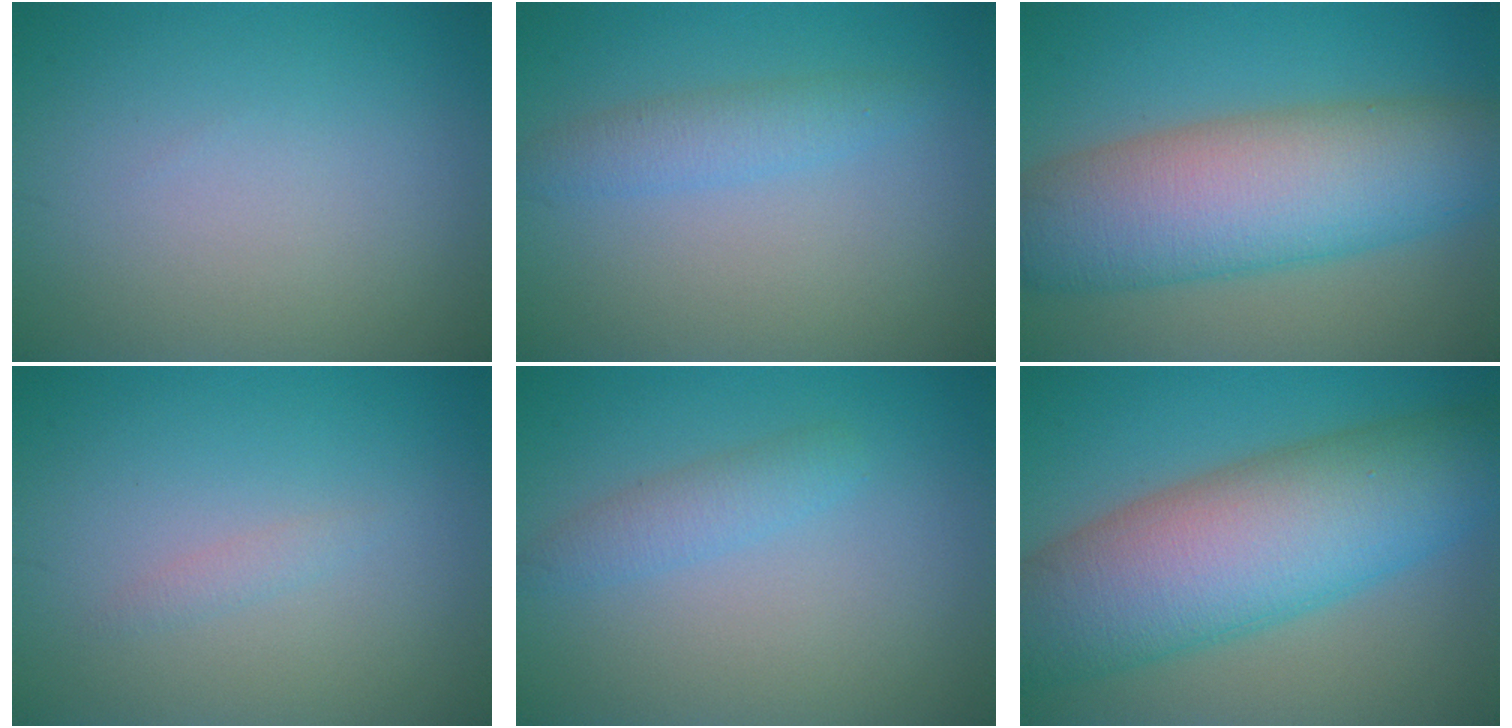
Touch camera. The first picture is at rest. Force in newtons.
{"total": 2.3, "press": 2.3, "slide": 0.1}
{"total": 11.1, "press": 11.1, "slide": 0.6}
{"total": 0.8, "press": 0.8, "slide": 0.0}
{"total": 2.0, "press": 2.0, "slide": 0.1}
{"total": 12.7, "press": 12.7, "slide": 0.3}